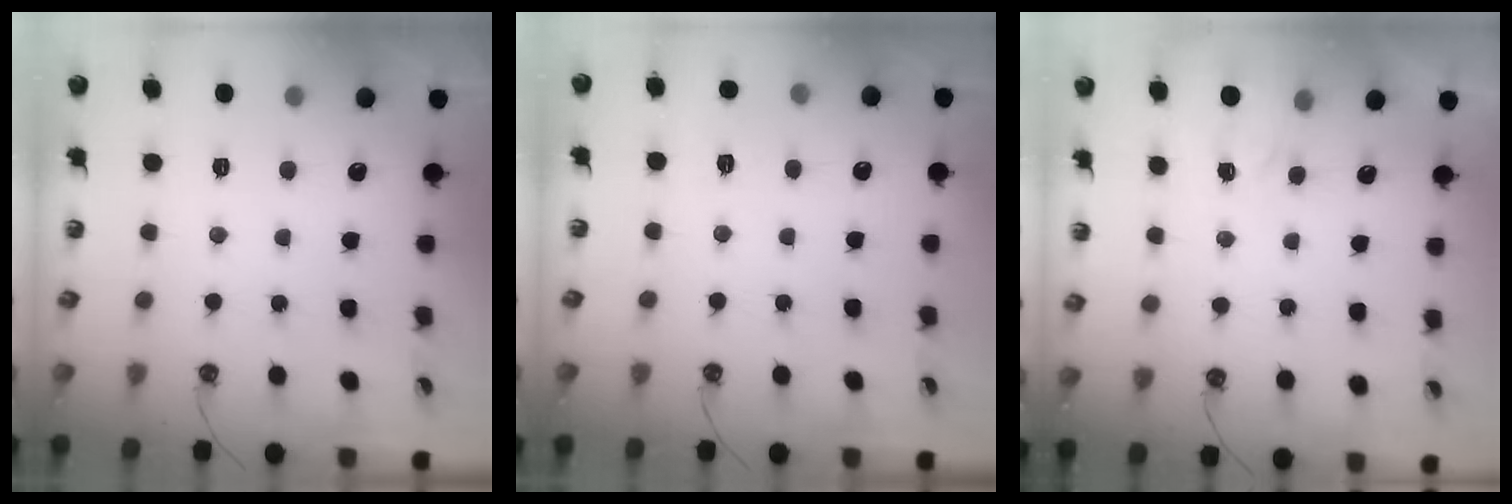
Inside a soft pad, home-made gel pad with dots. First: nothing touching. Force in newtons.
{"total": 5.7, "press": 5.7, "slide": 0.6}
{"total": 3.4, "press": 3.4, "slide": 0.6}